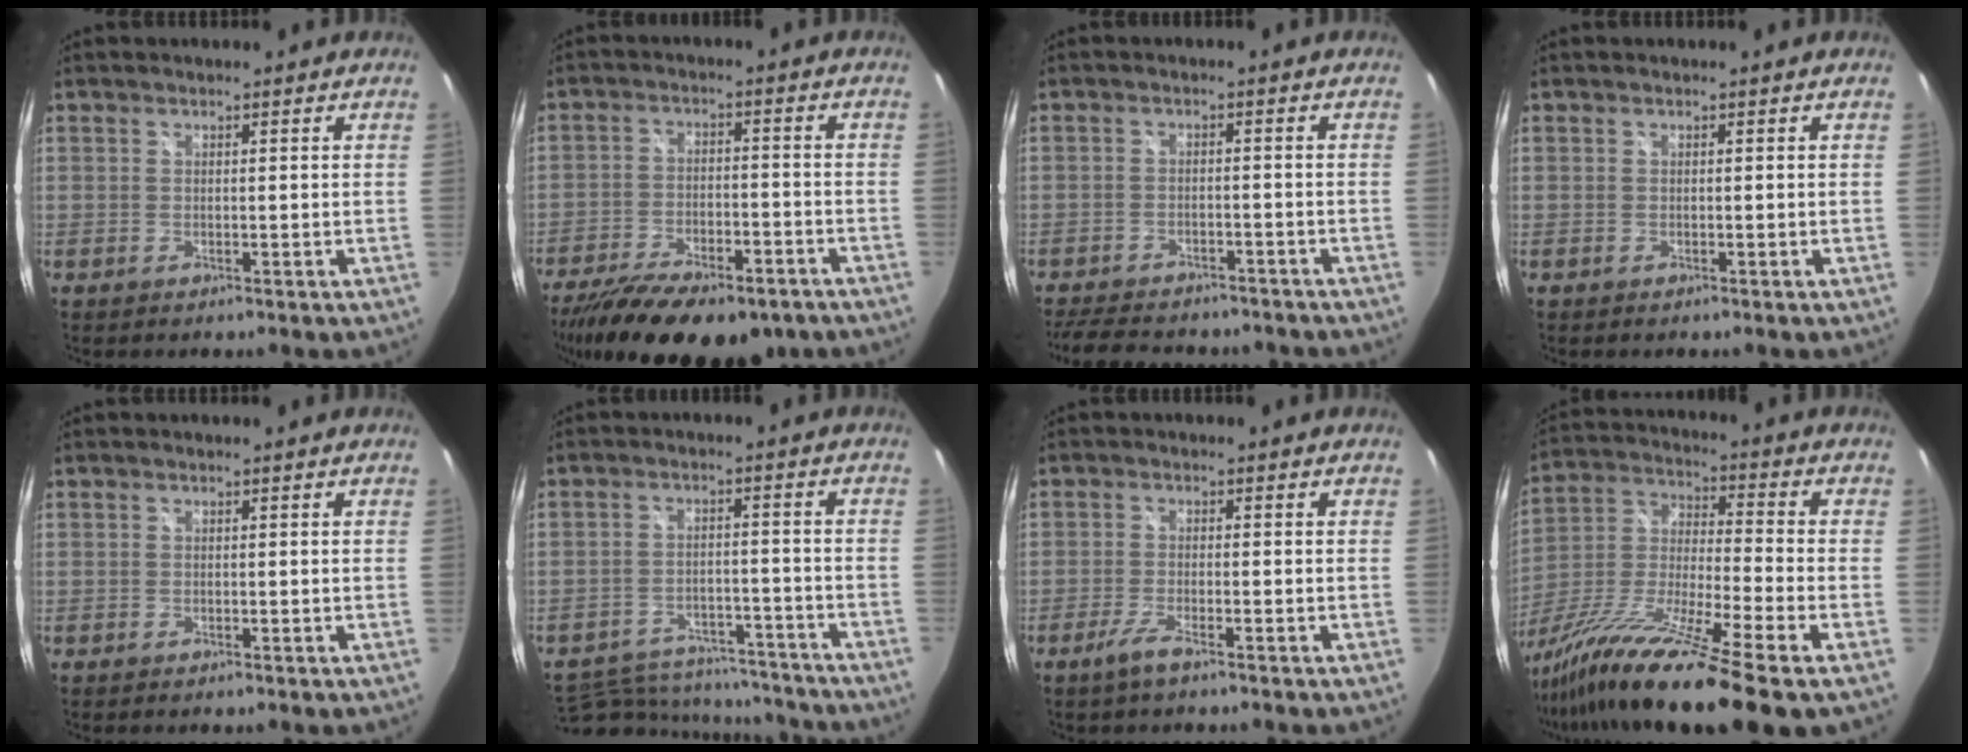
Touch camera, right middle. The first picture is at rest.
{"total": 19.9, "force": [-14.3, 7.4, 11.7], "torque": [-0.230, -0.046, -0.209]}
{"total": 13.3, "force": [-11.3, 4.3, 5.7], "torque": [-0.122, -0.024, -0.159]}
{"total": 0.0}
{"total": 0.9, "force": [0.7, -0.5, 0.2], "torque": [-0.002, 0.008, 0.010]}
{"total": 17.0, "force": [-14.7, 6.3, 5.8], "torque": [-0.134, 0.008, -0.190]}
{"total": 2.5, "force": [-1.6, -0.3, 1.9], "torque": [-0.049, -0.003, -0.038]}
{"total": 20.3, "force": [-14.6, -0.9, 14.0], "torque": [-0.264, -0.051, -0.266]}